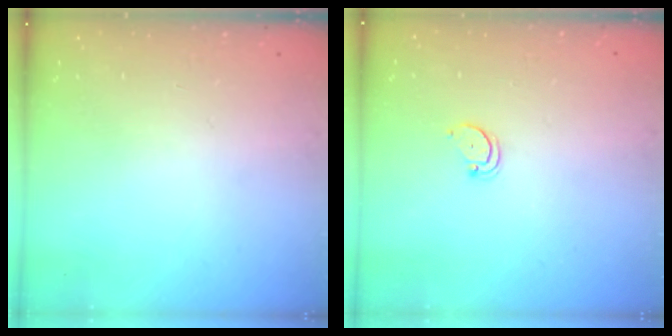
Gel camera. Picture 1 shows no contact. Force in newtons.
{"total": 2.7, "press": 2.7, "slide": 0.2}